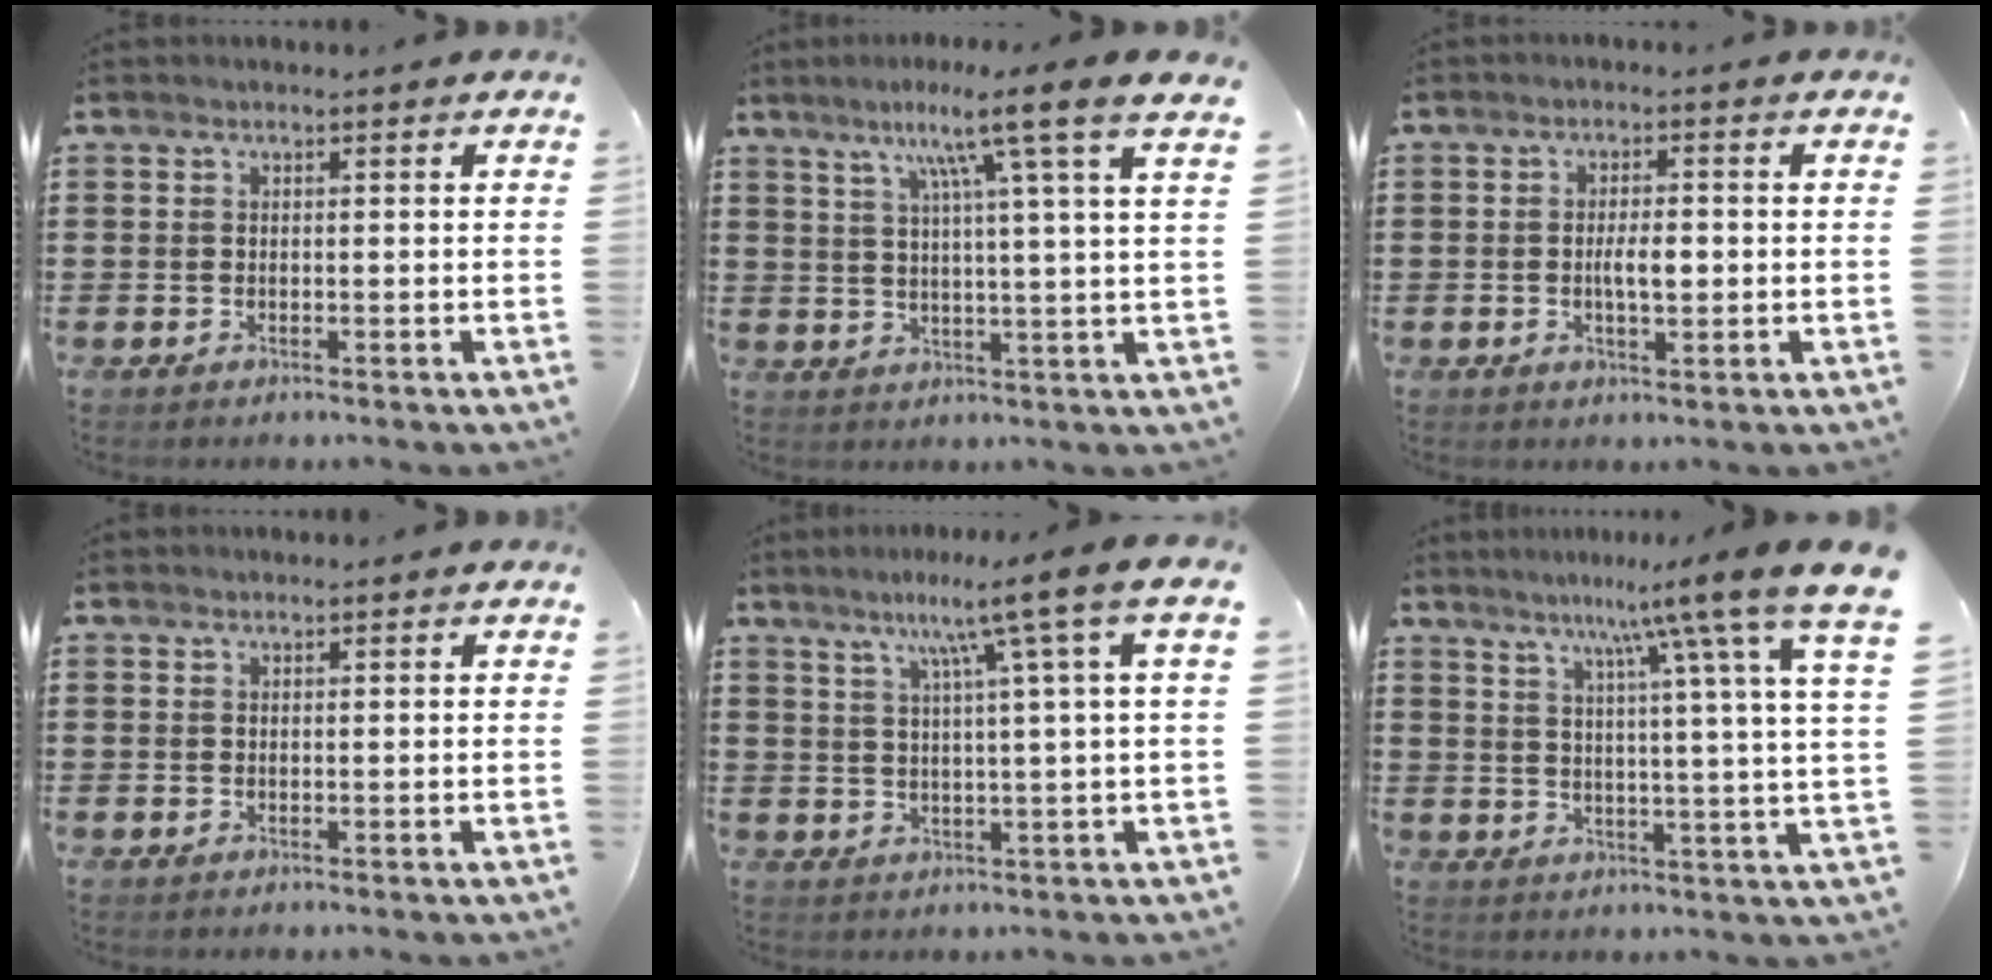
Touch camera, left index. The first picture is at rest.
{"total": 9.5, "force": [5.7, -1.7, 7.4], "torque": [-0.138, -0.022, 0.076]}
{"total": 3.7, "force": [-0.3, 1.4, 3.4], "torque": [-0.055, 0.000, -0.009]}
{"total": 0.0}
{"total": 8.2, "force": [3.9, -1.4, 7.1], "torque": [-0.132, -0.012, 0.051]}
{"total": 9.2, "force": [6.1, -1.2, 6.7], "torque": [-0.128, -0.039, 0.086]}